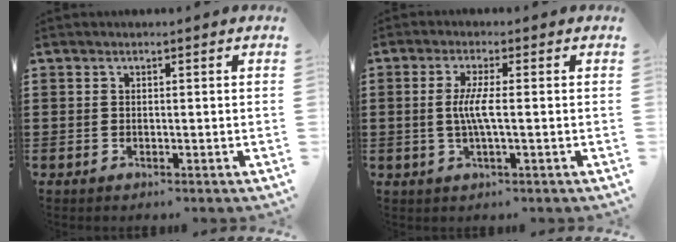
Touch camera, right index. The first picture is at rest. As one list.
[{"total": 4.0, "force": [-0.3, 0.2, 4.0], "torque": [-0.088, -0.010, -0.012]}]